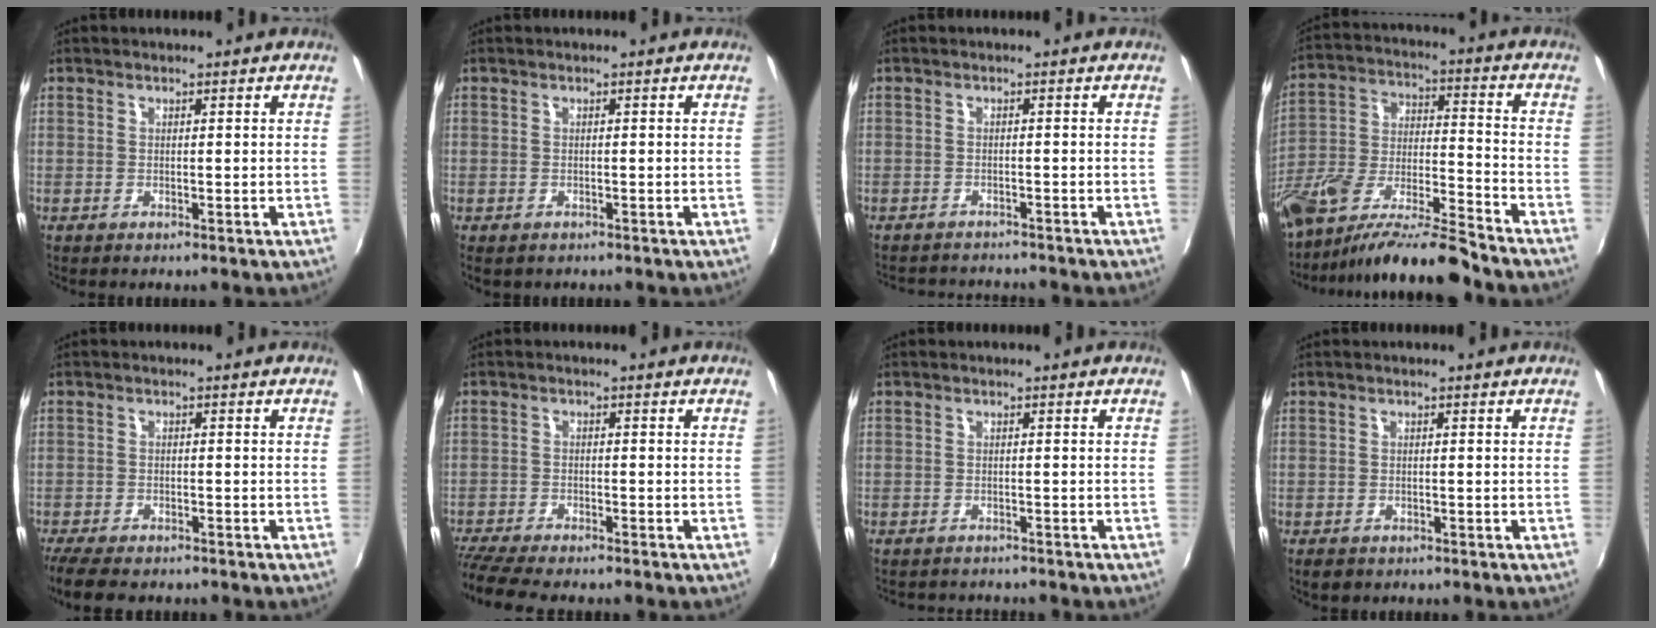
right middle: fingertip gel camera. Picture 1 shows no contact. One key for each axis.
{"total": 1.6, "fx": -1.1, "fy": 0.9, "fz": 0.7, "tx": -0.015, "ty": -0.007, "tz": -0.014}
{"total": 6.1, "fx": -5.8, "fy": 1.3, "fz": 1.4, "tx": -0.040, "ty": -0.008, "tz": -0.086}
{"total": 16.5, "fx": -13.4, "fy": 2.2, "fz": 9.4, "tx": -0.190, "ty": -0.023, "tz": -0.244}
{"total": 8.3, "fx": -7.0, "fy": 2.3, "fz": 3.9, "tx": -0.097, "ty": -0.031, "tz": -0.122}
{"total": 9.1, "fx": -8.1, "fy": 1.2, "fz": 3.9, "tx": -0.107, "ty": -0.035, "tz": -0.140}
{"total": 3.5, "fx": -3.3, "fy": 0.9, "fz": 0.8, "tx": -0.023, "ty": -0.012, "tz": -0.048}
{"total": 2.2, "fx": -1.4, "fy": 1.4, "fz": 0.8, "tx": -0.019, "ty": -0.006, "tz": -0.021}